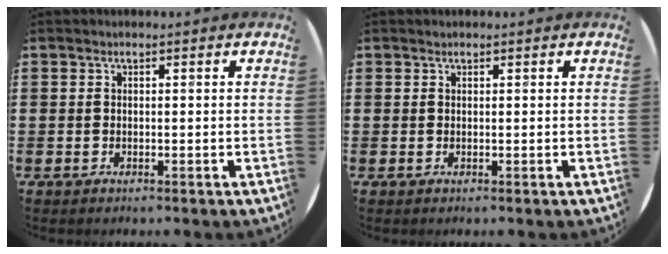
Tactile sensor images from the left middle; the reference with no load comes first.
{"total": 0.0}